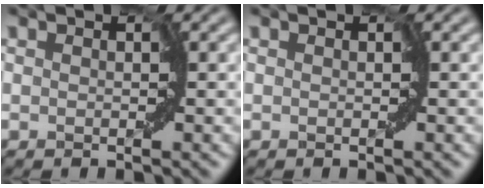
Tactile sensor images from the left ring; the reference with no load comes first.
{"total": 0.0}